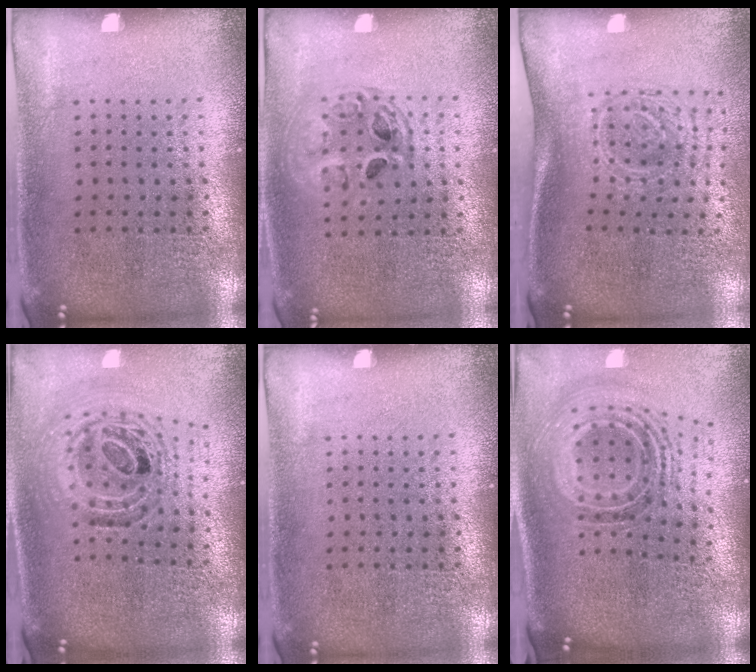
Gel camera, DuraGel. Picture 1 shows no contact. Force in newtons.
{"total": 1.5, "press": 1.3, "slide": 0.7}
{"total": 1.7, "press": 1.2, "slide": 1.2}
{"total": 1.2, "press": 1.1, "slide": 0.5}
{"total": 0.0}
{"total": 1.7, "press": 1.3, "slide": 1.1}